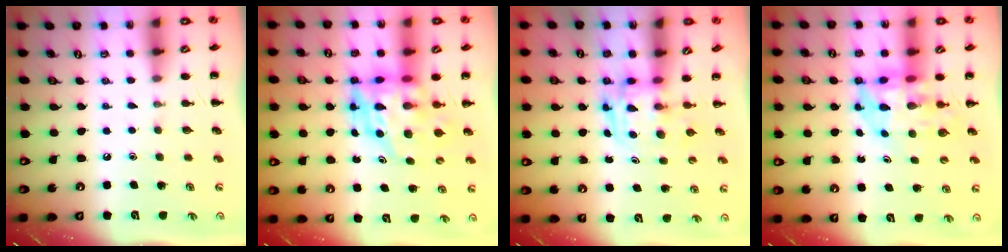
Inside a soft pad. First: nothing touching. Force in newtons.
{"total": 9.1, "press": 8.7, "slide": 2.8}
{"total": 3.3, "press": 3.3, "slide": 0.5}
{"total": 6.4, "press": 6.2, "slide": 1.9}